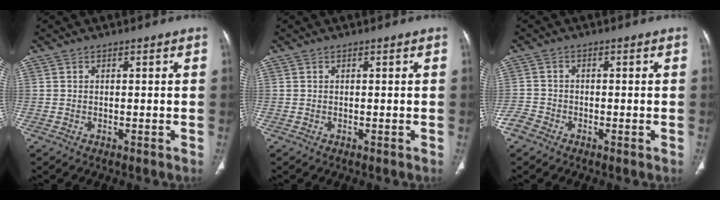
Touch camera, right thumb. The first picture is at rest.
{"total": 0.0}
{"total": 2.7, "force": [-2.0, 1.7, 0.8], "torque": [-0.011, 0.004, -0.046]}